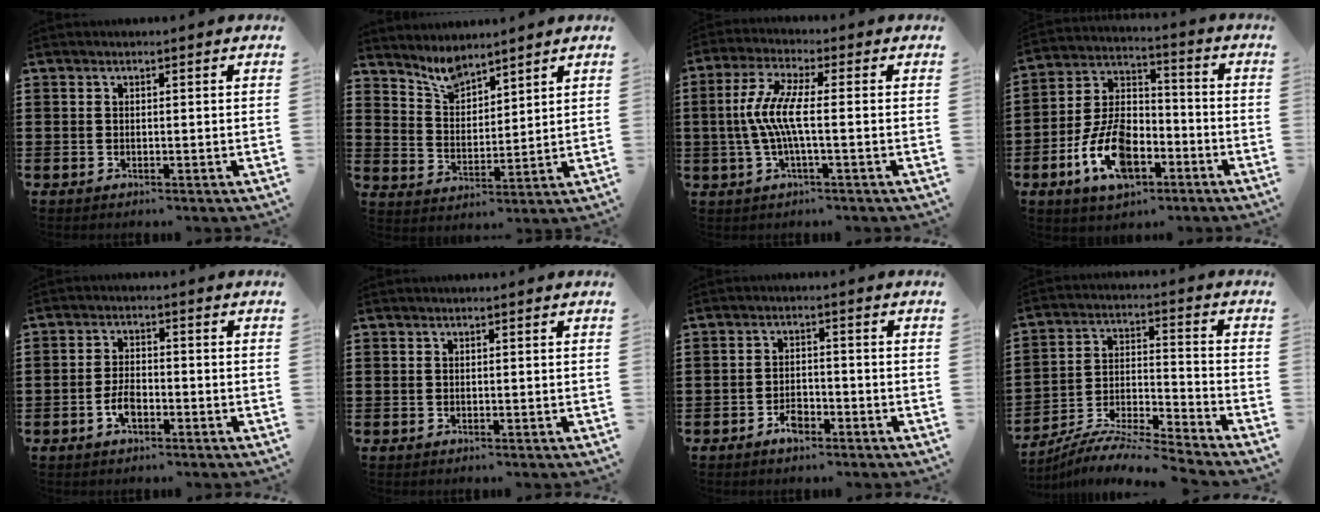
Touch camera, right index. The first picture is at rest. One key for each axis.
{"total": 5.4, "fx": 4.9, "fy": 1.5, "fz": 1.4, "tx": -0.045, "ty": -0.014, "tz": 0.092}
{"total": 7.4, "fx": -0.8, "fy": 1.1, "fz": 7.3, "tx": -0.174, "ty": -0.018, "tz": -0.029}
{"total": 11.4, "fx": -5.3, "fy": 6.4, "fz": 7.9, "tx": -0.182, "ty": 0.007, "tz": -0.099}
{"total": 3.6, "fx": -1.7, "fy": 1.8, "fz": 2.6, "tx": -0.069, "ty": -0.004, "tz": -0.037}
{"total": 0.0}
{"total": 3.2, "fx": -2.1, "fy": 1.6, "fz": 1.9, "tx": -0.033, "ty": 0.005, "tz": -0.041}
{"total": 7.3, "fx": -7.1, "fy": -0.2, "fz": 1.9, "tx": -0.039, "ty": -0.006, "tz": -0.144}